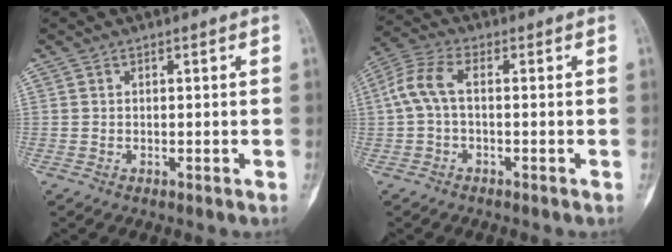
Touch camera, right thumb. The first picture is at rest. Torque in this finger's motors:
{"motor_torque": [-0.04, 0.53, 0.51, -0.37, 0.07]}